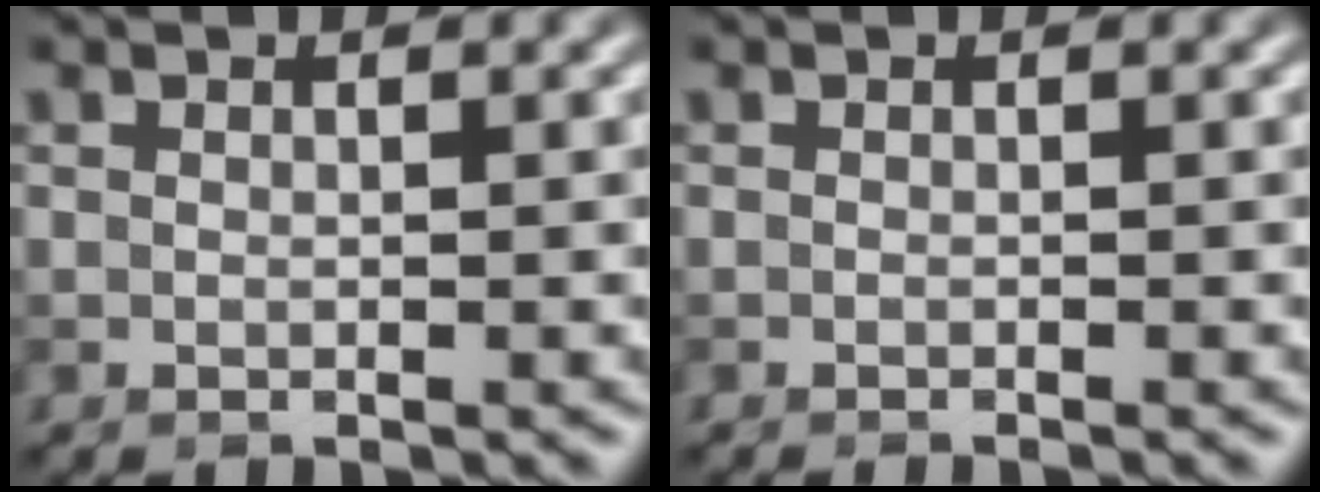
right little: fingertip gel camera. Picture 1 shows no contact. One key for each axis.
{"total": 0.7, "fx": -0.6, "fy": 0.1, "fz": 0.3, "tx": 0.003, "ty": -0.003, "tz": -0.011}